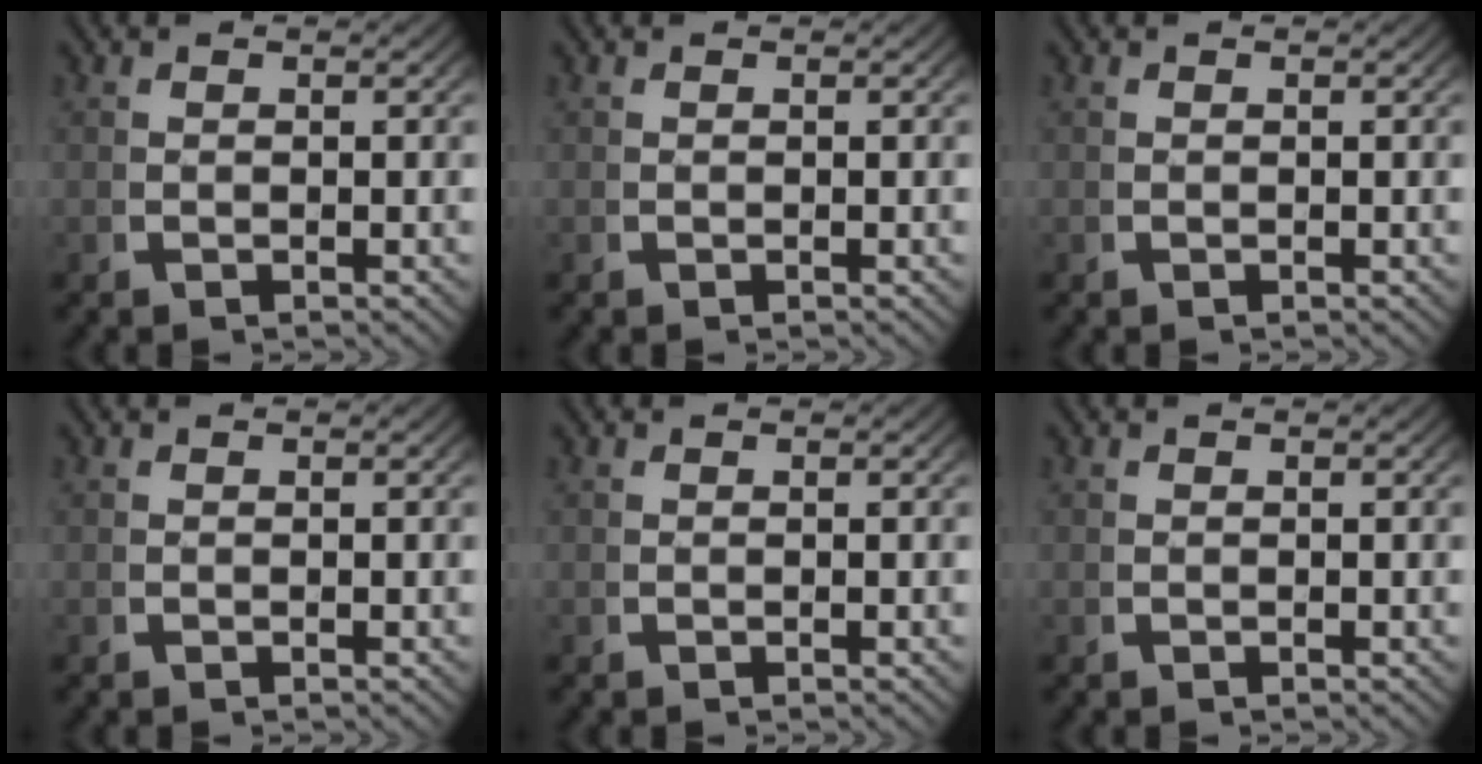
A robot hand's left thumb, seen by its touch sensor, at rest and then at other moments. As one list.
[{"total": 0.0}, {"total": 0.0}, {"total": 0.0}, {"total": 0.0}, {"total": 0.0}]